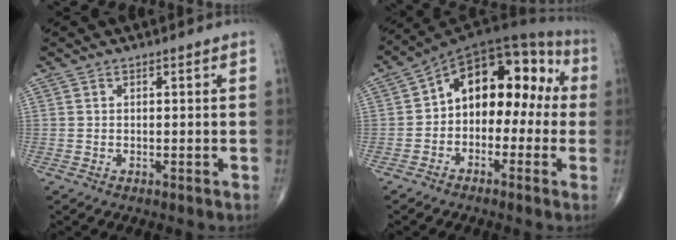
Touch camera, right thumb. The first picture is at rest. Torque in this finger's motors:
{"motor_torque": [-0.34, 1.60, 1.39, 0.10, 0.28]}